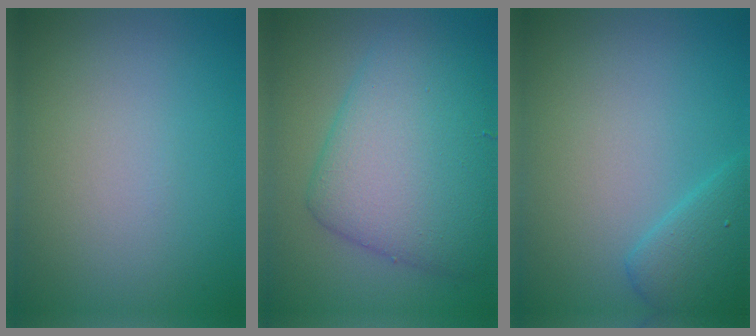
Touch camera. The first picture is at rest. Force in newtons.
{"total": 8.2, "press": 8.2, "slide": 0.0}
{"total": 2.9, "press": 2.9, "slide": 0.1}